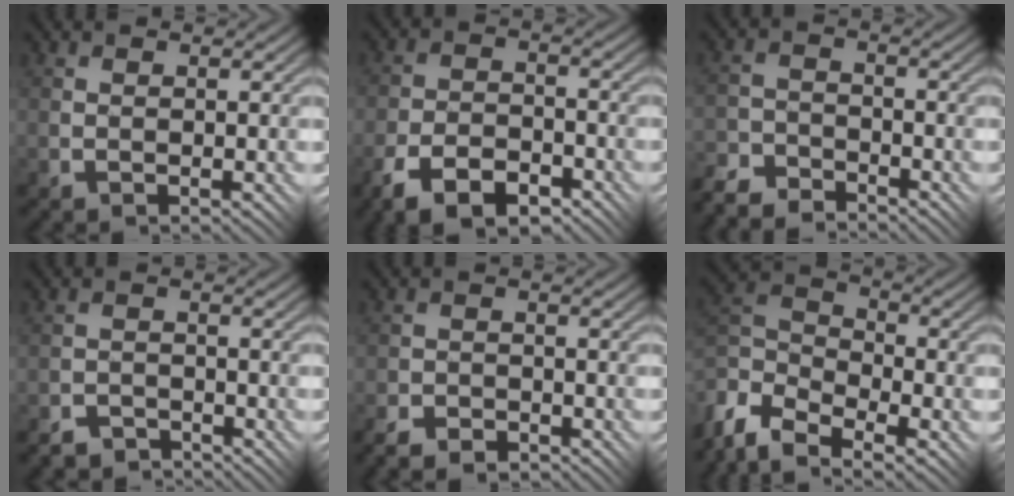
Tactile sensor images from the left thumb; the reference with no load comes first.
{"total": 7.5, "force": [-5.1, 3.5, 4.3], "torque": [-0.086, -0.004, -0.095]}
{"total": 5.9, "force": [-5.5, 1.7, 1.2], "torque": [-0.023, 0.000, -0.109]}
{"total": 2.8, "force": [-2.8, 0.5, 0.0], "torque": [0.007, 0.006, -0.054]}
{"total": 3.6, "force": [-3.1, 1.3, 1.2], "torque": [-0.025, 0.004, -0.059]}
{"total": 10.3, "force": [-7.2, 4.8, 5.5], "torque": [-0.136, -0.008, -0.145]}